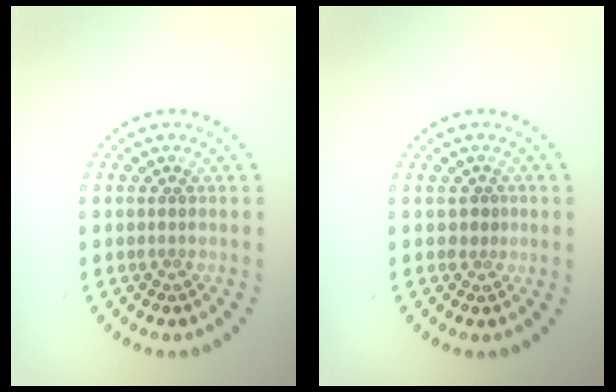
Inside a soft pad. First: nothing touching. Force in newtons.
{"total": 0.6, "press": 0.4, "slide": 0.5}